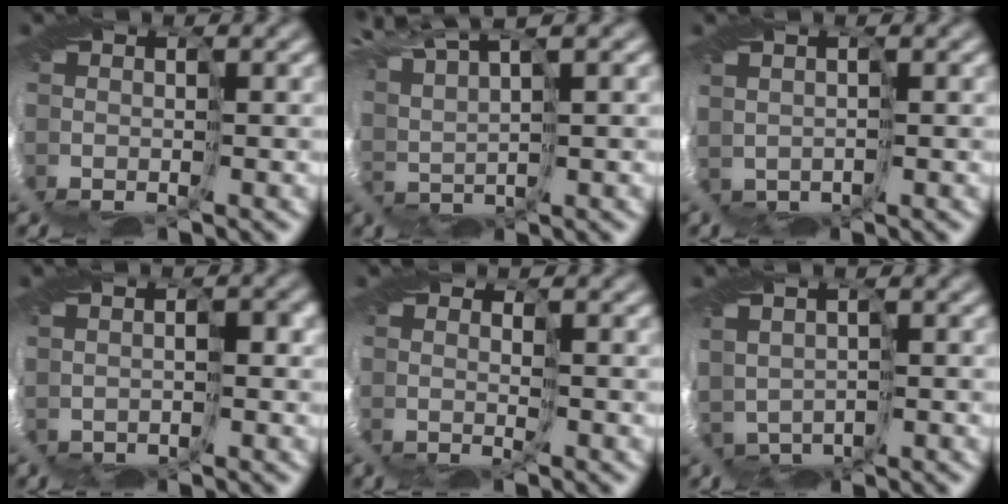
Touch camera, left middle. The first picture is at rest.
{"total": 5.2, "force": [4.9, -0.4, 1.7], "torque": [-0.066, 0.022, 0.084]}
{"total": 0.7, "force": [0.5, 0.5, -0.2], "torque": [-0.003, 0.000, 0.011]}
{"total": 1.3, "force": [-0.1, 0.9, 0.9], "torque": [-0.012, 0.014, 0.006]}
{"total": 1.2, "force": [0.4, -0.9, -0.6], "torque": [0.002, 0.000, 0.005]}
{"total": 2.4, "force": [0.3, 2.1, 1.0], "torque": [-0.027, -0.005, 0.013]}